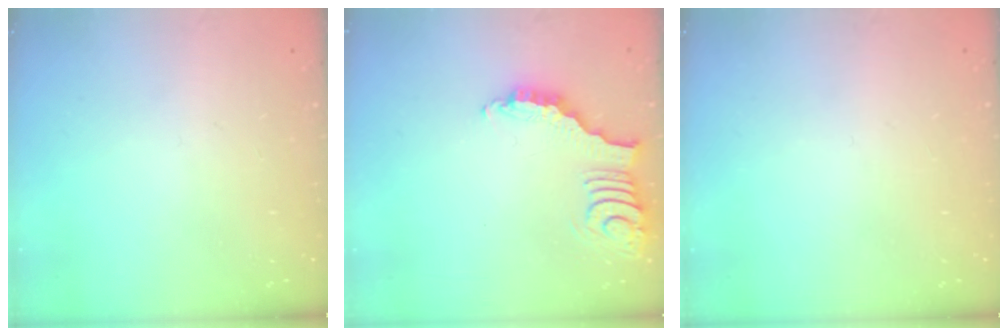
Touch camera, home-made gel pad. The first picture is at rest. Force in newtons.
{"total": 3.9, "press": 3.9, "slide": 0.6}
{"total": 1.5, "press": 1.5, "slide": 0.1}